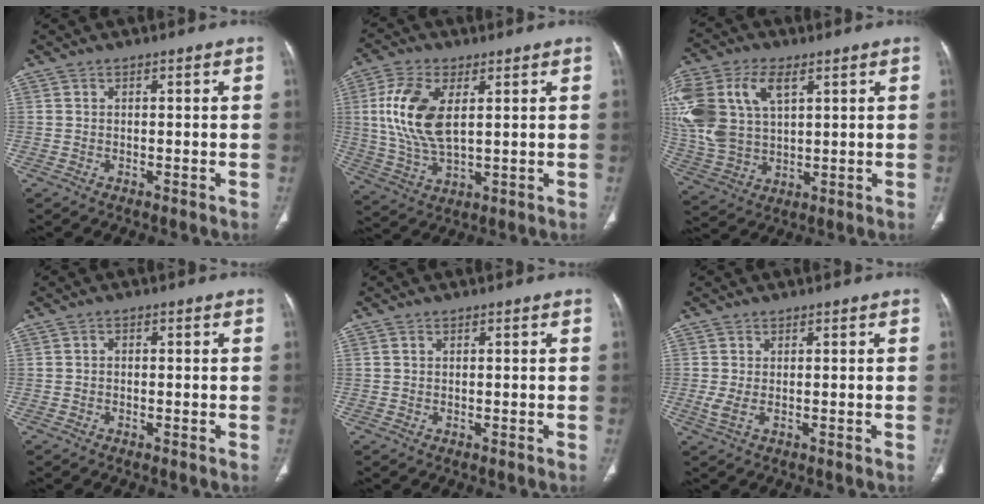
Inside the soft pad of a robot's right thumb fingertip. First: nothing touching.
{"total": 12.8, "force": [2.8, 6.4, 10.7], "torque": [-0.229, -0.008, 0.060]}
{"total": 20.1, "force": [6.7, 12.3, 14.3], "torque": [-0.342, 0.007, 0.131]}
{"total": 0.8, "force": [-0.1, 0.7, 0.4], "torque": [-0.003, 0.003, -0.005]}
{"total": 0.5, "force": [0.2, 0.4, 0.3], "torque": [-0.004, 0.000, 0.004]}
{"total": 1.9, "force": [0.0, 0.6, 1.8], "torque": [-0.051, -0.005, 0.004]}